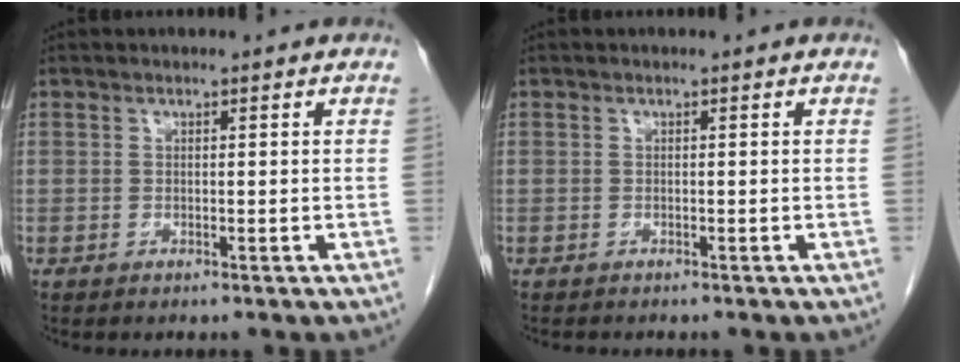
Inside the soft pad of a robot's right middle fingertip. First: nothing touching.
{"total": 1.2, "force": [-1.1, 0.3, 0.4], "torque": [-0.015, -0.005, -0.013]}